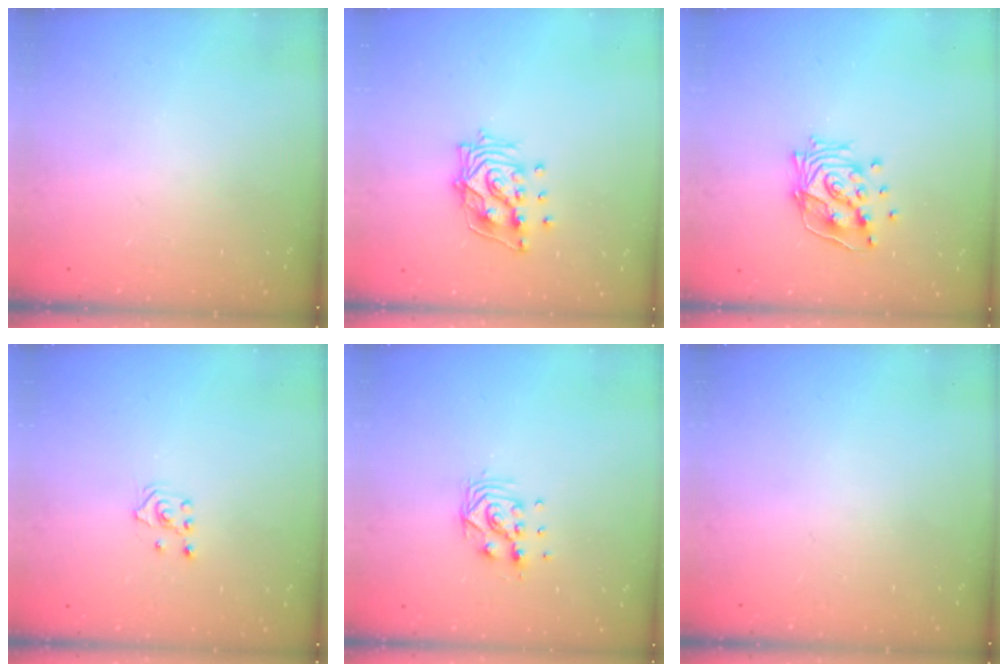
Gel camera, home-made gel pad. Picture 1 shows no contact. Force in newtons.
{"total": 12.9, "press": 12.8, "slide": 1.2}
{"total": 13.4, "press": 13.4, "slide": 1.6}
{"total": 2.1, "press": 1.8, "slide": 0.9}
{"total": 8.8, "press": 8.8, "slide": 0.6}
{"total": 0.0}